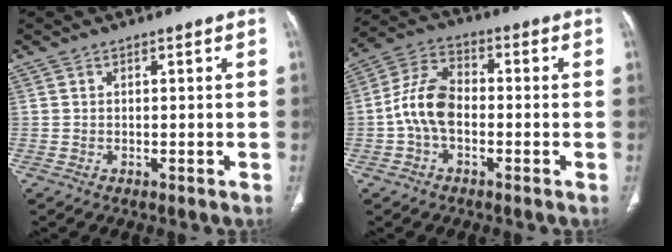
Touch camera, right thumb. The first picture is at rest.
{"total": 9.1, "force": [-1.7, 5.6, 7.0], "torque": [-0.134, 0.030, -0.042]}